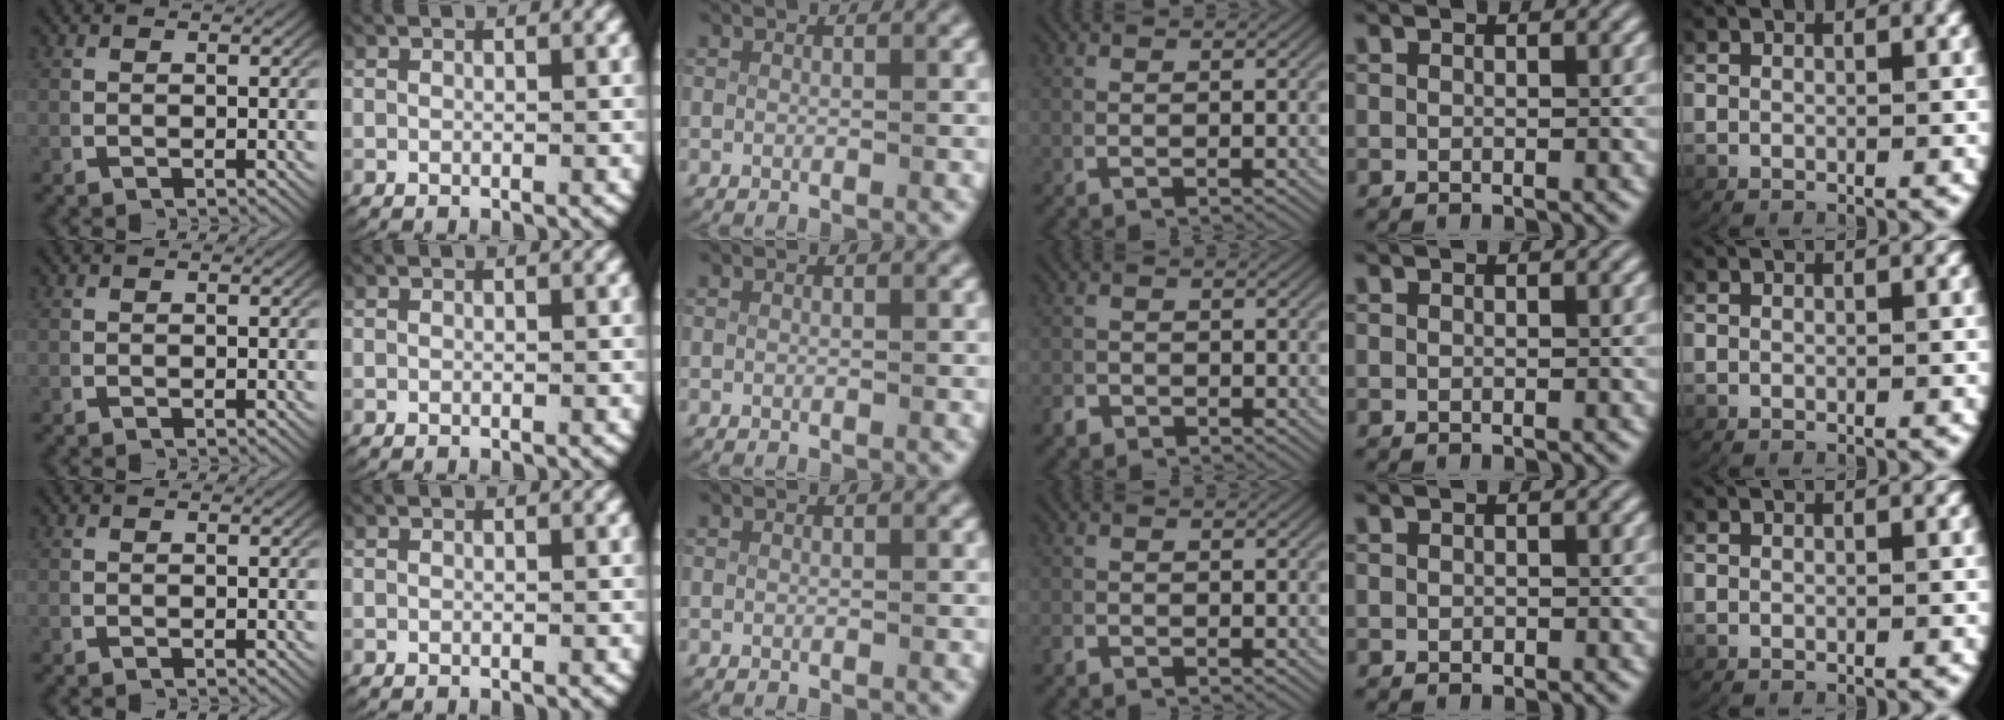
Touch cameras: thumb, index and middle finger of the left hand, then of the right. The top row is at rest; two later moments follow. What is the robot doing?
{"motion": "lift_and_place", "object": "paper"}